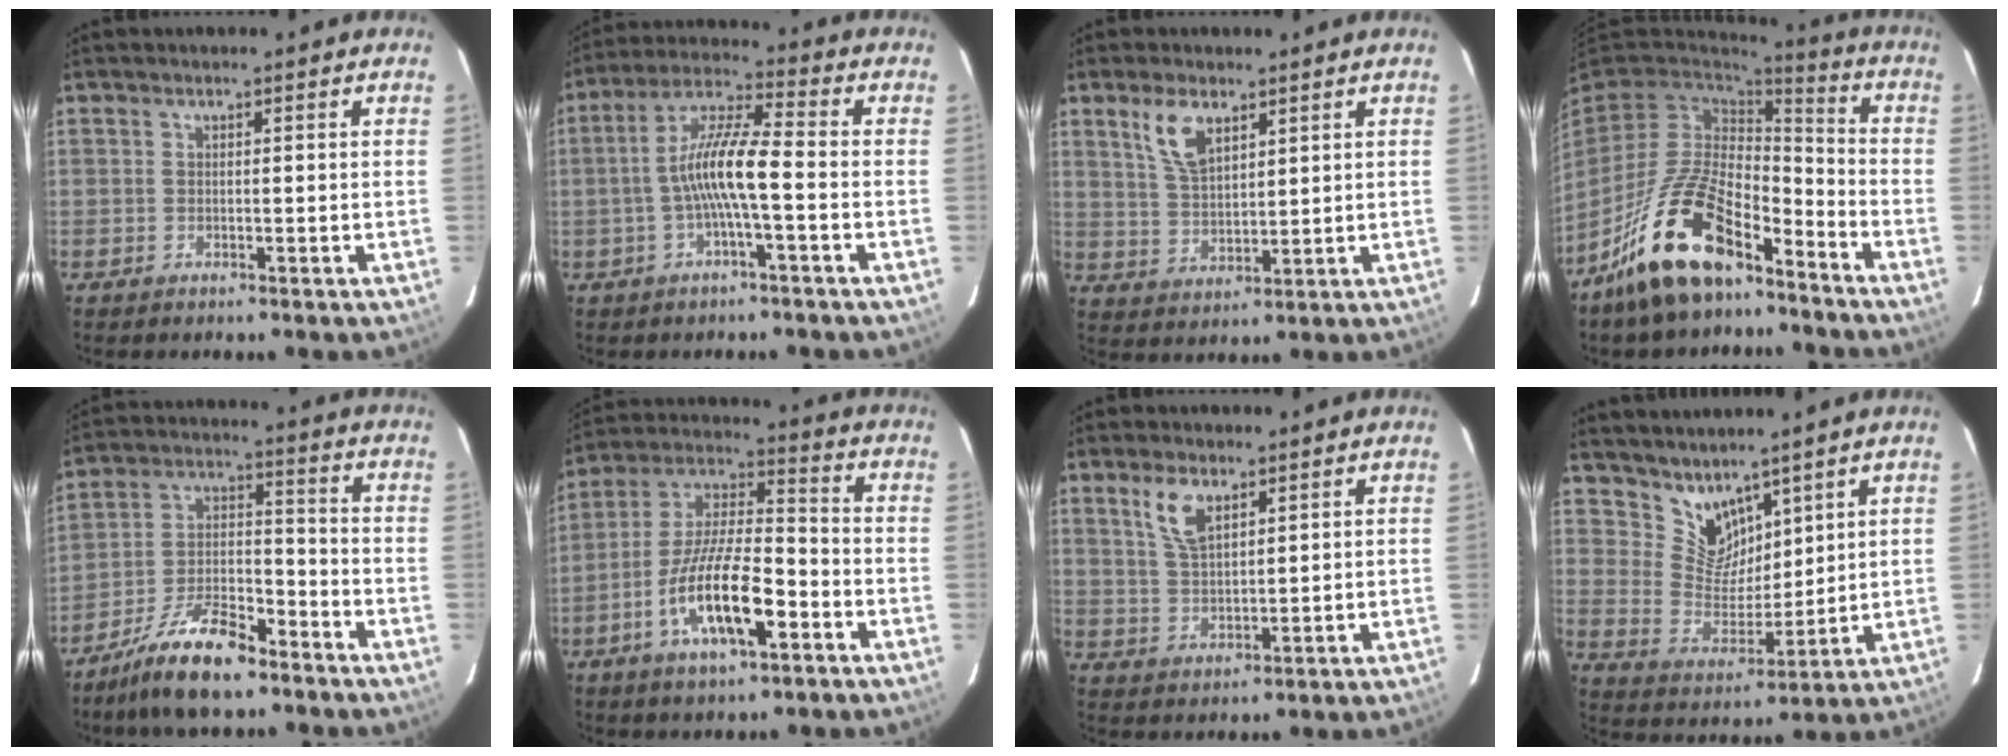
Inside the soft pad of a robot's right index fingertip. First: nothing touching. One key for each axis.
{"total": 9.3, "fx": -2.1, "fy": 1.0, "fz": 9.0, "tx": -0.186, "ty": 0.015, "tz": -0.040}
{"total": 7.3, "fx": 4.2, "fy": 3.4, "fz": 4.9, "tx": -0.094, "ty": 0.006, "tz": 0.087}
{"total": 18.0, "fx": -12.2, "fy": 7.3, "fz": 11.0, "tx": -0.225, "ty": 0.002, "tz": -0.218}
{"total": 13.6, "fx": -10.3, "fy": 4.3, "fz": 7.8, "tx": -0.163, "ty": 0.005, "tz": -0.188}
{"total": 15.3, "fx": -6.5, "fy": 4.7, "fz": 13.1, "tx": -0.261, "ty": -0.005, "tz": -0.119}
{"total": 6.3, "fx": 3.6, "fy": 2.9, "fz": 4.3, "tx": -0.084, "ty": 0.005, "tz": 0.076}
{"total": 8.8, "fx": 7.0, "fy": 4.6, "fz": 2.4, "tx": -0.037, "ty": -0.001, "tz": 0.146}